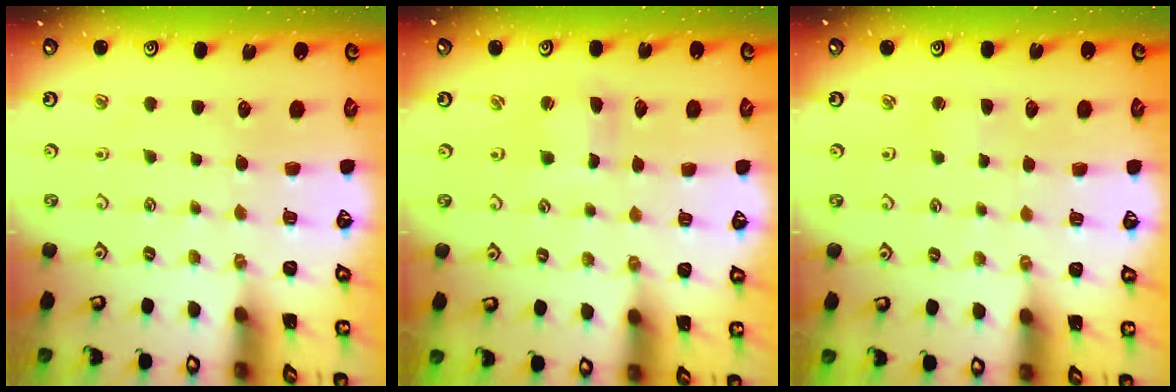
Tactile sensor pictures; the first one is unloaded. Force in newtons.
{"total": 2.5, "press": 2.5, "slide": 0.3}
{"total": 1.4, "press": 1.3, "slide": 0.3}